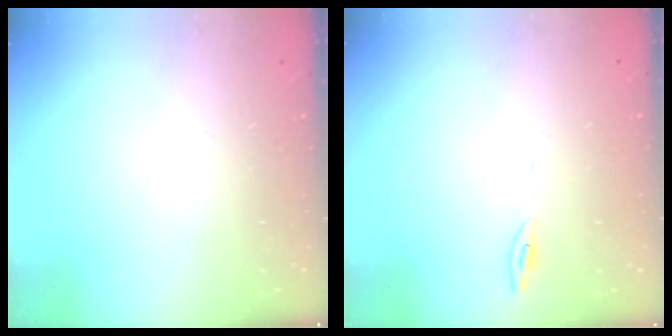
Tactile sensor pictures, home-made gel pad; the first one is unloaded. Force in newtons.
{"total": 3.8, "press": 3.7, "slide": 0.4}